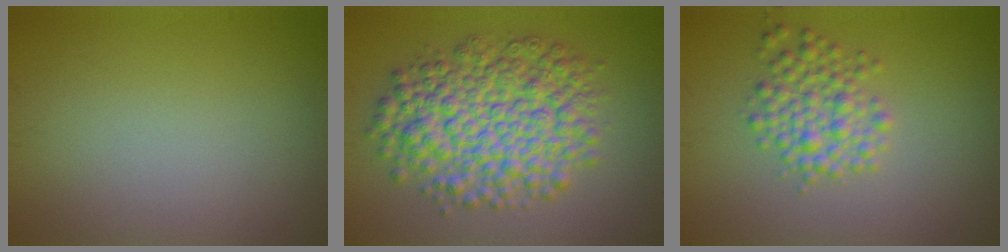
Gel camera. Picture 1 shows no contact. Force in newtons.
{"total": 8.9, "press": 8.9, "slide": 0.2}
{"total": 3.6, "press": 3.6, "slide": 0.0}